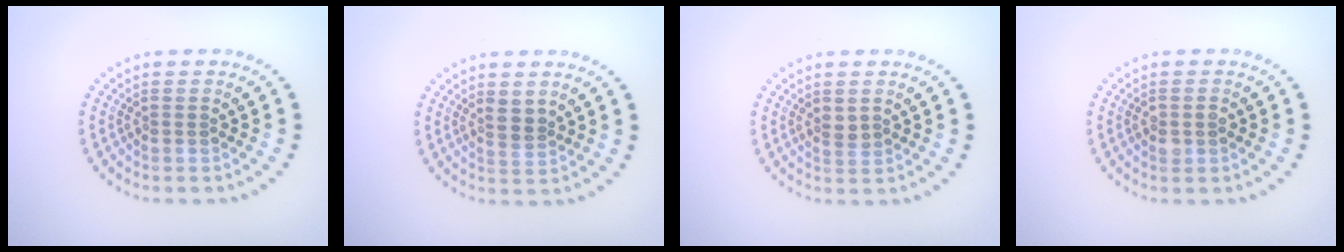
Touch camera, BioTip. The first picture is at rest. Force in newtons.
{"total": 1.7, "press": 1.4, "slide": 0.8}
{"total": 1.1, "press": 1.0, "slide": 0.4}
{"total": 1.1, "press": 1.1, "slide": 0.1}